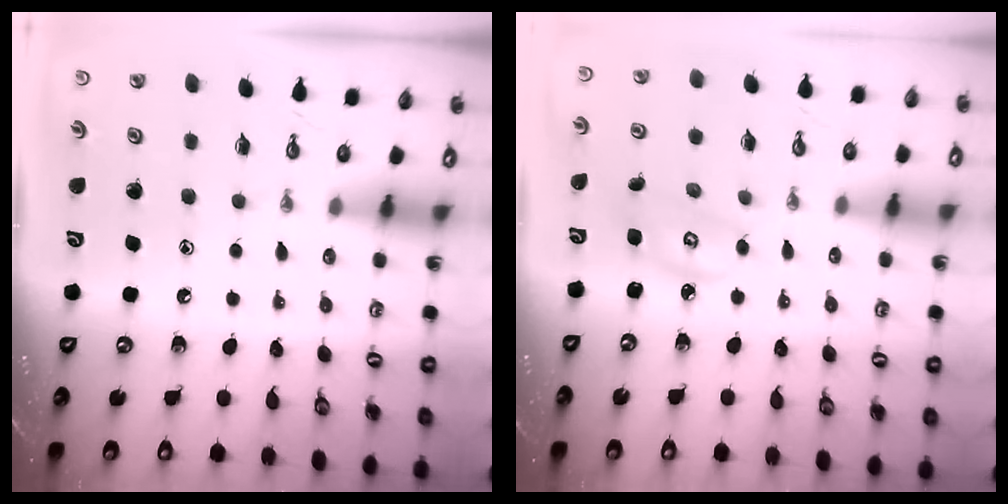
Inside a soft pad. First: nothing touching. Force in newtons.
{"total": 3.5, "press": 3.5, "slide": 0.2}